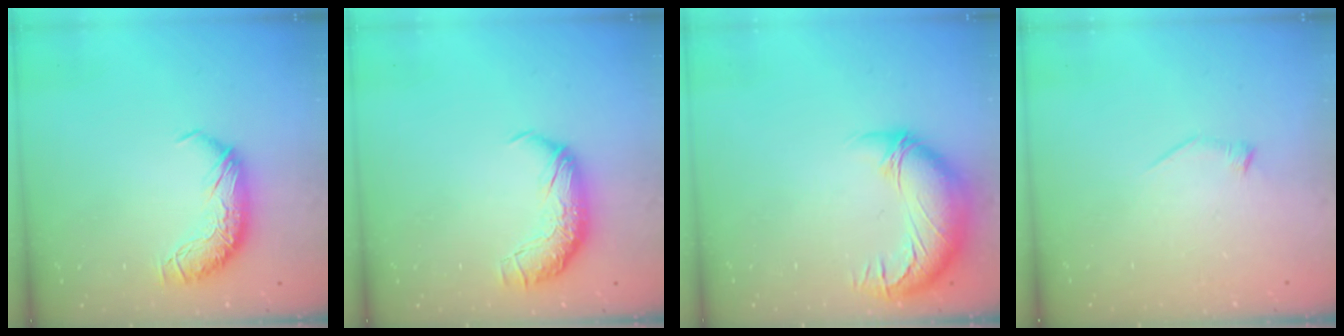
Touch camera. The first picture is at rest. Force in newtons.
{"total": 2.4, "press": 1.1, "slide": 2.1}
{"total": 3.0, "press": 0.9, "slide": 2.8}
{"total": 6.5, "press": 6.4, "slide": 1.0}